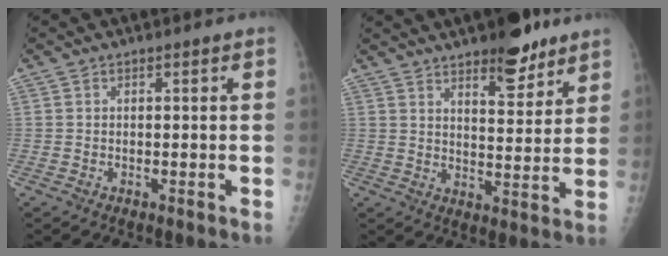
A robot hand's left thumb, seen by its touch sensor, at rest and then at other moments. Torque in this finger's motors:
{"motor_torque": [1.27, 0.88, 0.53, -0.90, 0.19]}